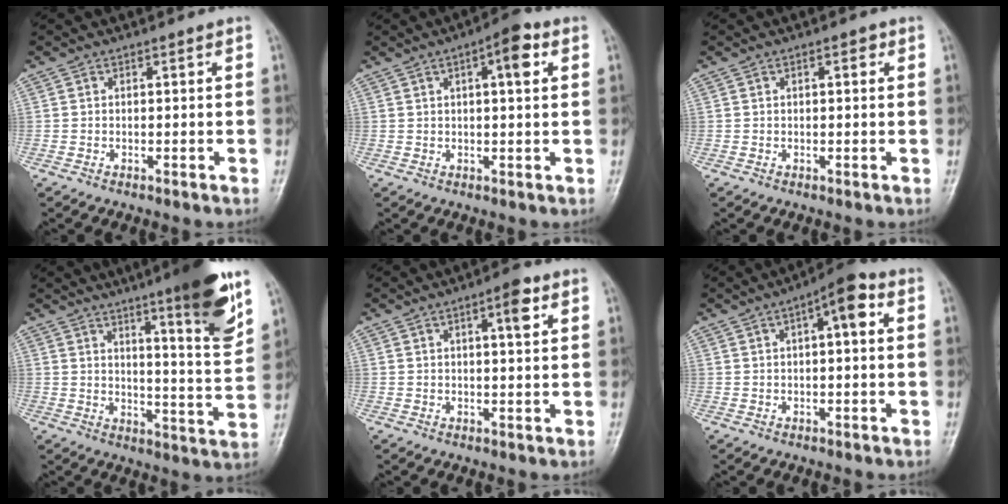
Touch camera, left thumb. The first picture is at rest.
{"total": 6.1, "force": [2.3, 1.9, 5.4], "torque": [-0.069, 0.007, 0.026]}
{"total": 1.4, "force": [0.6, 0.6, 1.2], "torque": [-0.013, 0.002, 0.005]}
{"total": 14.6, "force": [8.6, 1.5, 11.7], "torque": [-0.151, -0.054, 0.127]}
{"total": 4.7, "force": [2.0, 1.2, 4.0], "torque": [-0.055, -0.002, 0.028]}
{"total": 6.9, "force": [2.0, 2.3, 6.2], "torque": [-0.085, 0.018, 0.021]}